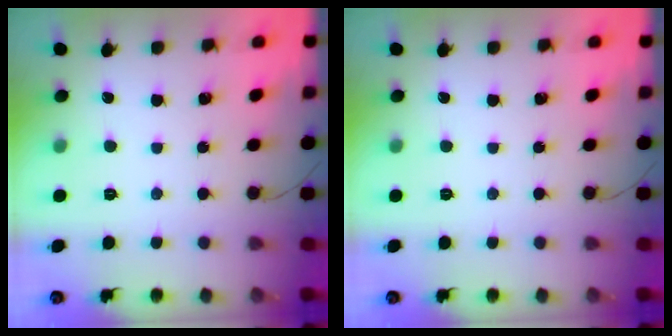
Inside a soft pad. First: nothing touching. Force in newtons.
{"total": 0.0}